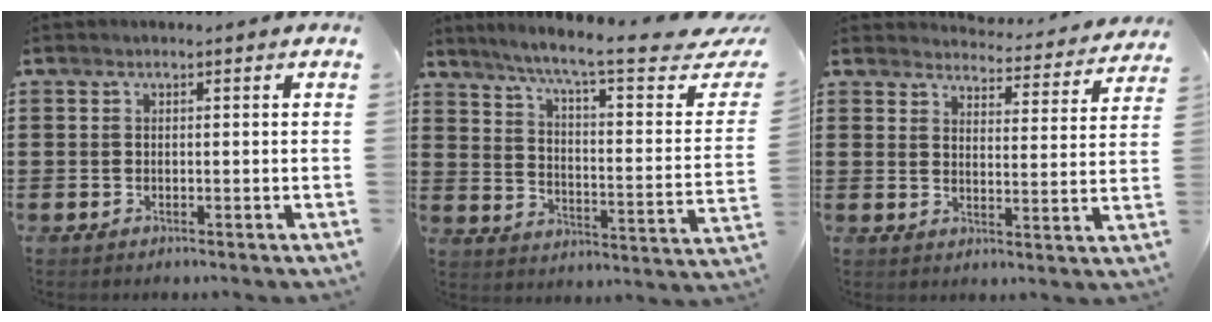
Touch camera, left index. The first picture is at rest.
{"total": 10.0, "force": [7.3, 0.5, 6.8], "torque": [-0.138, -0.046, 0.113]}
{"total": 4.2, "force": [4.2, 0.1, 0.2], "torque": [-0.010, -0.036, 0.067]}